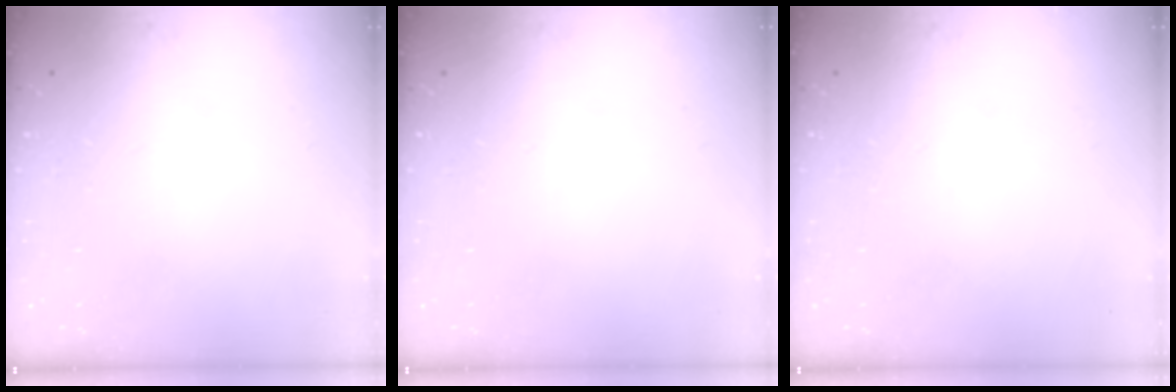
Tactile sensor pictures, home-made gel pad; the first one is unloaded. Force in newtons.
{"total": 0.0}
{"total": 0.0}